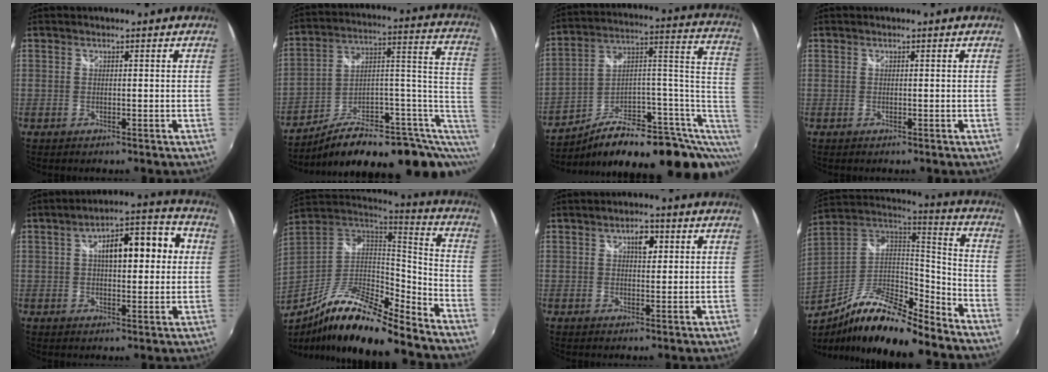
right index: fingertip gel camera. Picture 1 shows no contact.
{"total": 20.6, "force": [-2.8, 9.6, 18.0], "torque": [-0.247, 0.026, -0.036]}
{"total": 24.3, "force": [-3.4, 11.6, 21.1], "torque": [-0.301, 0.029, -0.040]}
{"total": 0.0}
{"total": 12.1, "force": [2.3, 4.3, 11.1], "torque": [-0.177, 0.029, 0.032]}
{"total": 19.3, "force": [-13.9, 3.2, 13.0], "torque": [-0.241, -0.020, -0.258]}
{"total": 3.1, "force": [1.3, 1.4, 2.4], "torque": [-0.036, 0.009, 0.018]}
{"total": 19.7, "force": [-14.5, 4.6, 12.5], "torque": [-0.233, -0.005, -0.261]}